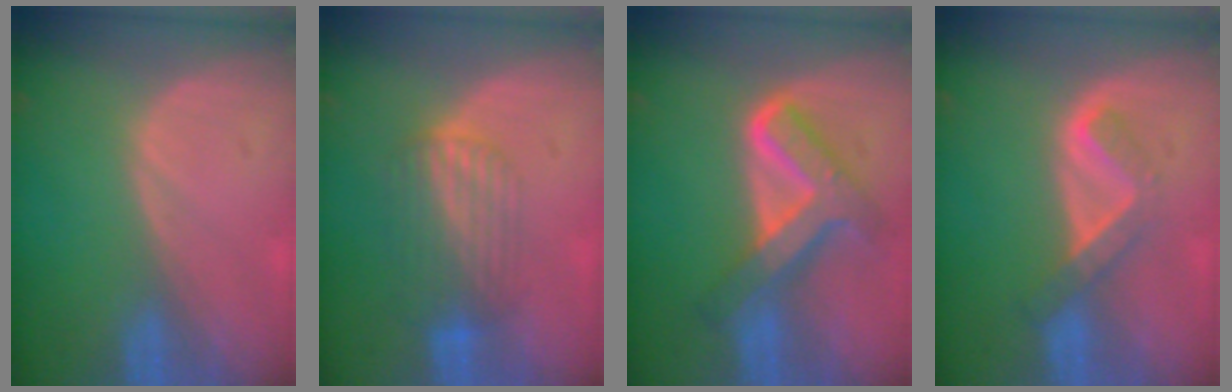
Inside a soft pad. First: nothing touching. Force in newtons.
{"total": 7.0, "press": 5.8, "slide": 3.8}
{"total": 8.2, "press": 8.2, "slide": 0.6}
{"total": 5.1, "press": 4.4, "slide": 2.7}